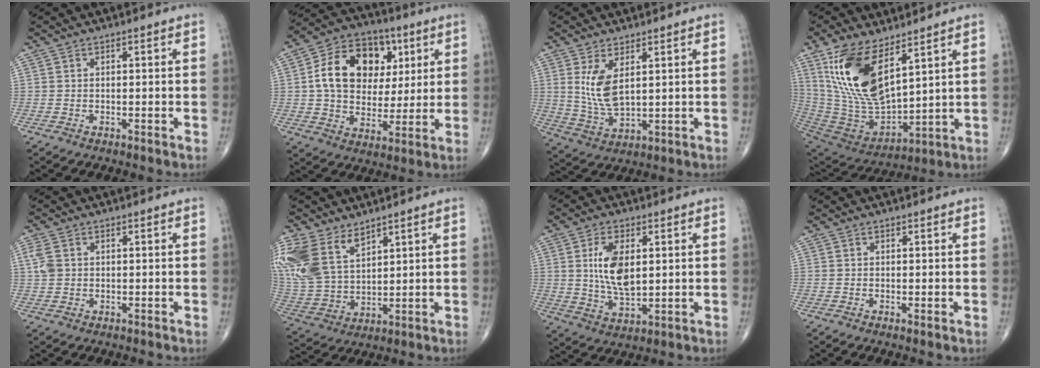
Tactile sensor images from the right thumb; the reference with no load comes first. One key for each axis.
{"total": 18.1, "fx": 4.3, "fy": 13.5, "fz": 11.3, "tx": -0.161, "ty": 0.006, "tz": 0.070}
{"total": 7.9, "fx": 2.5, "fy": 3.6, "fz": 6.6, "tx": -0.131, "ty": -0.018, "tz": 0.062}
{"total": 19.3, "fx": 9.2, "fy": 8.5, "fz": 14.7, "tx": -0.280, "ty": -0.047, "tz": 0.198}
{"total": 3.1, "fx": 0.7, "fy": 2.3, "fz": 2.0, "tx": -0.052, "ty": 0.004, "tz": 0.017}
{"total": 17.4, "fx": 9.9, "fy": 10.3, "fz": 10.0, "tx": -0.237, "ty": -0.018, "tz": 0.210}
{"total": 10.1, "fx": 2.0, "fy": 5.2, "fz": 8.5, "tx": -0.154, "ty": -0.014, "tz": 0.043}
{"total": 0.6, "fx": 0.0, "fy": 0.1, "fz": 0.5, "tx": -0.010, "ty": -0.003, "tz": -0.003}